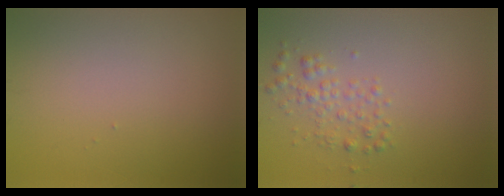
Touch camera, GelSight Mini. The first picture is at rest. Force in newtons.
{"total": 1.9, "press": 1.9, "slide": 0.1}